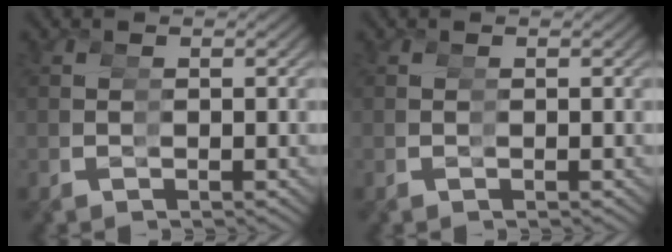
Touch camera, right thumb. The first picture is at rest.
{"total": 0.0}